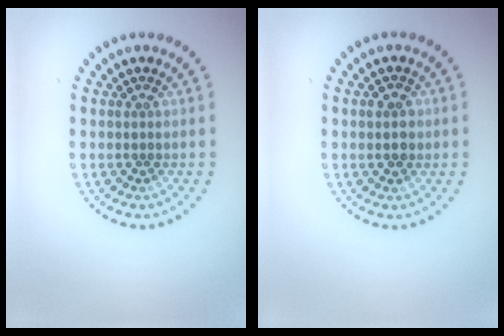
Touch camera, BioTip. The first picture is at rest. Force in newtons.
{"total": 2.2, "press": 2.2, "slide": 0.1}